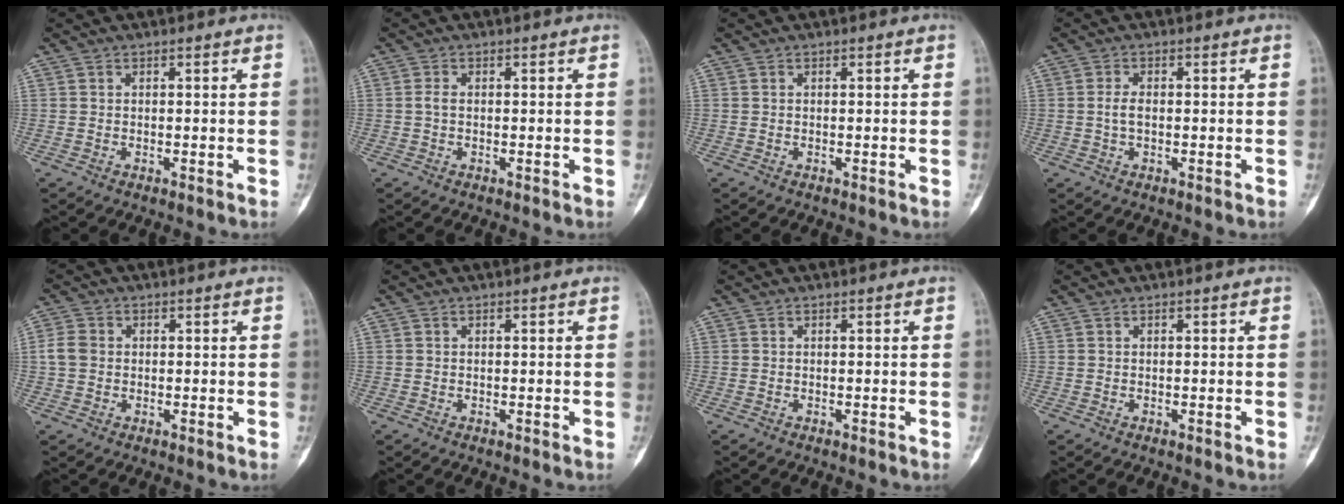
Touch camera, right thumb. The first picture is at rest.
{"total": 1.1, "force": [-0.1, 0.6, 0.9], "torque": [-0.019, 0.001, -0.002]}
{"total": 0.0}
{"total": 2.1, "force": [-0.1, 1.1, 1.8], "torque": [-0.040, 0.004, -0.004]}
{"total": 3.5, "force": [0.1, 2.9, 2.0], "torque": [-0.040, 0.007, -0.005]}
{"total": 0.0}
{"total": 0.0}
{"total": 0.0}